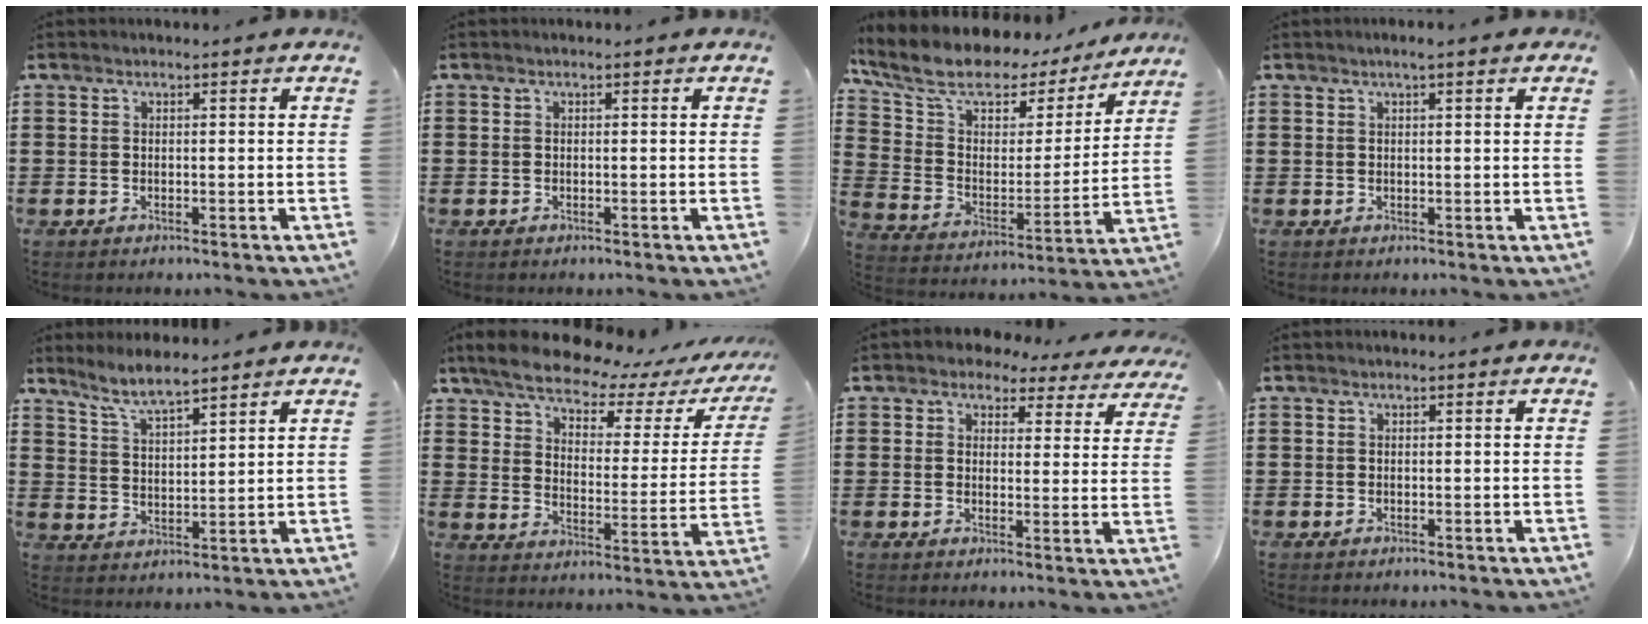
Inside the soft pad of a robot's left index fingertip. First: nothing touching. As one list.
[{"total": 0.0}, {"total": 10.2, "force": [7.9, 4.6, 4.6], "torque": [-0.121, -0.046, 0.134]}, {"total": 1.4, "force": [0.8, 0.1, 1.2], "torque": [-0.023, 0.001, 0.014]}, {"total": 5.5, "force": [4.9, 0.3, 2.4], "torque": [-0.063, -0.014, 0.088]}, {"total": 7.1, "force": [6.2, 1.6, 3.0], "torque": [-0.091, -0.034, 0.105]}, {"total": 3.7, "force": [3.4, 1.4, 0.8], "torque": [-0.026, -0.013, 0.057]}, {"total": 0.0}]